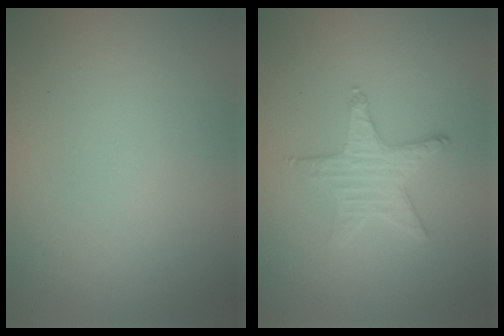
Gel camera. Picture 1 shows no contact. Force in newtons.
{"total": 2.8, "press": 2.8, "slide": 0.4}